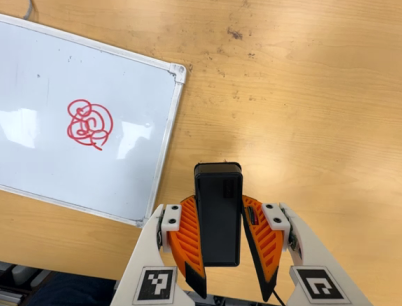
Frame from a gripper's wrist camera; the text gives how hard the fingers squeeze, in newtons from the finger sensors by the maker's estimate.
{"total": 8.1, "left": 7.0, "right": 9.3}